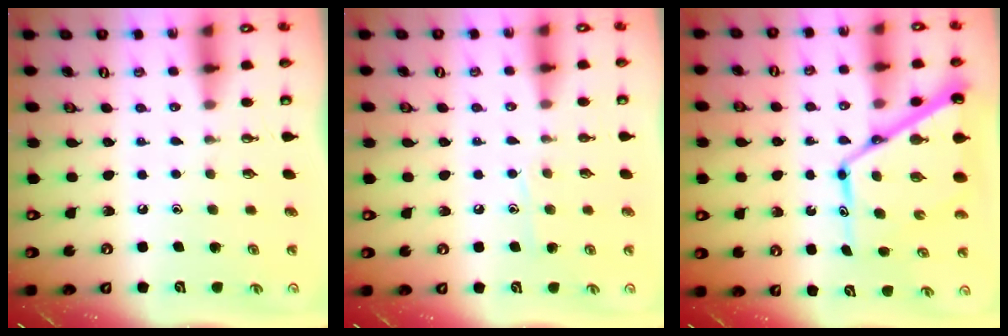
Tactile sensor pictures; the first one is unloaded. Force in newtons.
{"total": 5.9, "press": 5.9, "slide": 0.7}
{"total": 16.5, "press": 16.4, "slide": 1.5}